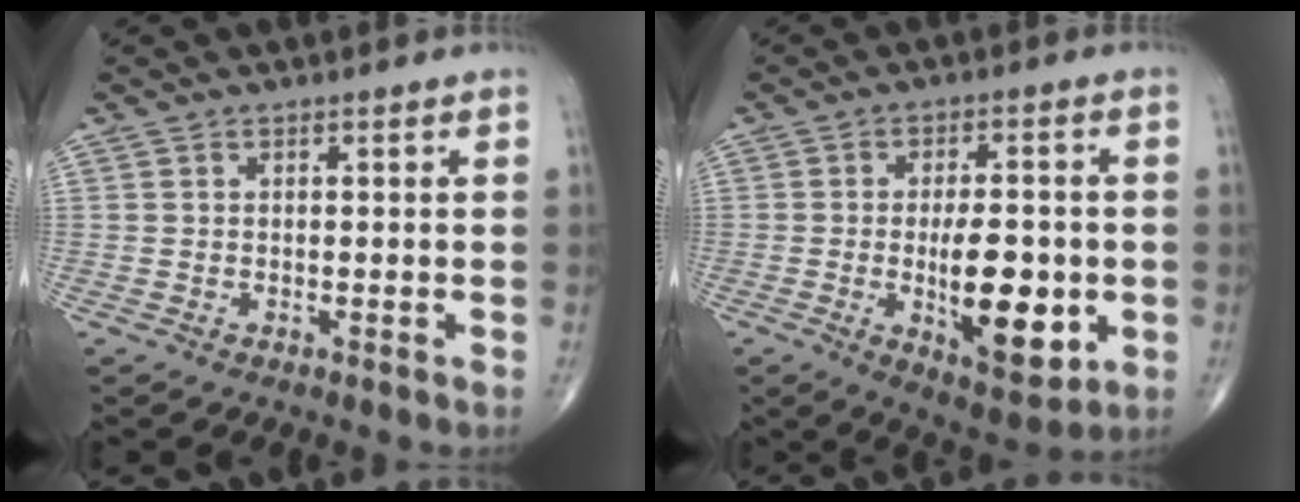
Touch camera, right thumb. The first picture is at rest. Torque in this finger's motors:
{"motor_torque": [1.69, 3.32, 1.08, 0.22, 0.40]}